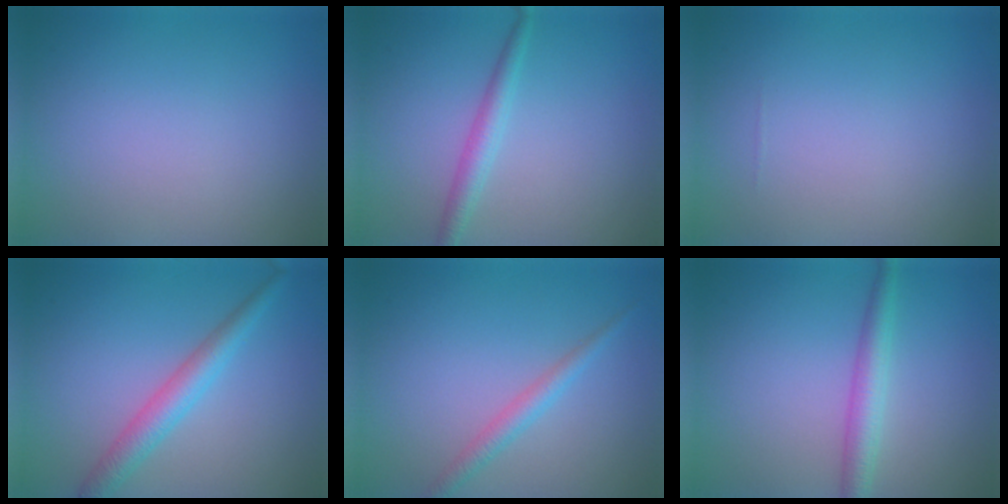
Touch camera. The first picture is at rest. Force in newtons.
{"total": 2.1, "press": 2.1, "slide": 0.1}
{"total": 0.0}
{"total": 3.1, "press": 3.1, "slide": 0.1}
{"total": 1.8, "press": 1.8, "slide": 0.0}
{"total": 2.9, "press": 2.9, "slide": 0.1}